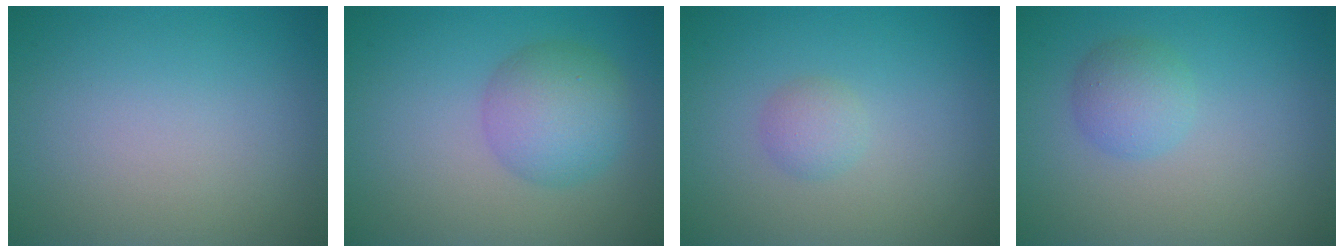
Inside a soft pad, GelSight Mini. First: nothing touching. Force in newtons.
{"total": 4.7, "press": 4.7, "slide": 0.1}
{"total": 1.4, "press": 1.4, "slide": 0.1}
{"total": 2.4, "press": 2.4, "slide": 0.1}